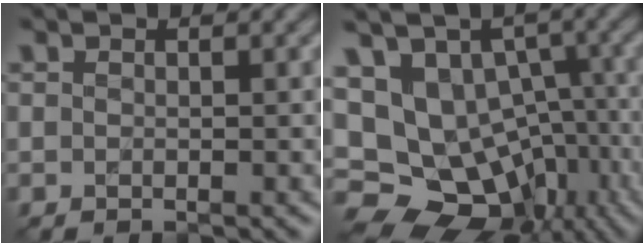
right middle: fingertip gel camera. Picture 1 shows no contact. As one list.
[{"total": 15.2, "force": [-4.1, 12.0, 8.5], "torque": [-0.156, -0.006, -0.033]}]